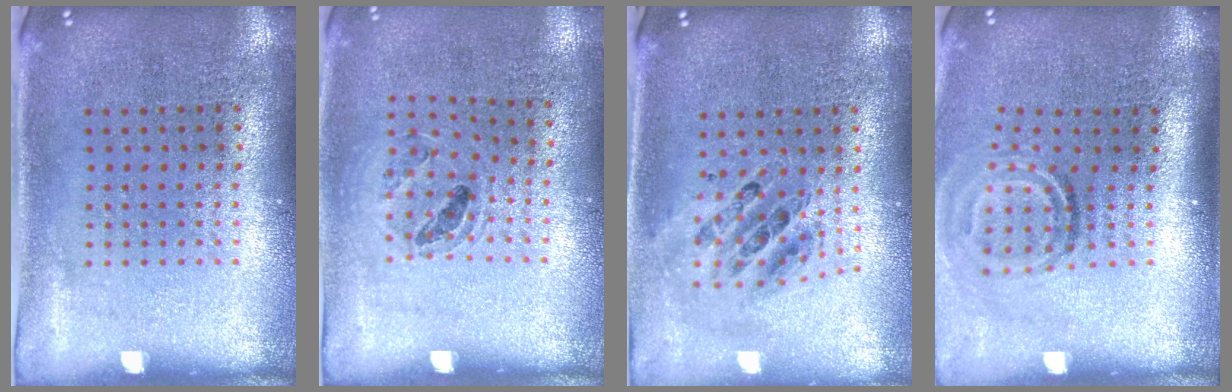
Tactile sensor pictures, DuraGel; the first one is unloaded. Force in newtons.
{"total": 0.9, "press": 0.9, "slide": 0.1}
{"total": 0.8, "press": 0.8, "slide": 0.1}
{"total": 1.9, "press": 1.2, "slide": 1.5}